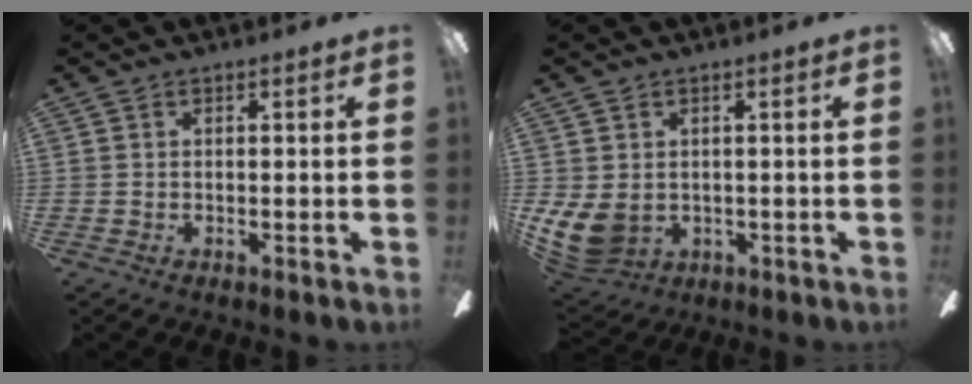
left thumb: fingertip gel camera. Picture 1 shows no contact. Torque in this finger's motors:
{"motor_torque": [0.17, 0.28, 0.33, -0.30, 0.23]}